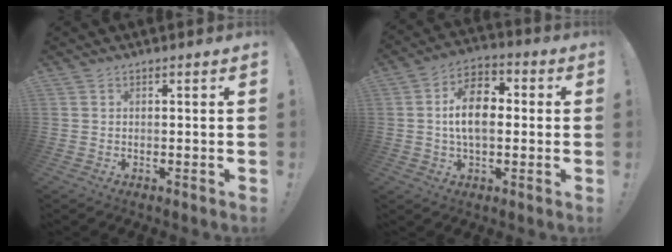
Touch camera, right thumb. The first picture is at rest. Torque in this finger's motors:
{"motor_torque": [-0.18, 0.73, 1.16, -0.17, 0.11]}